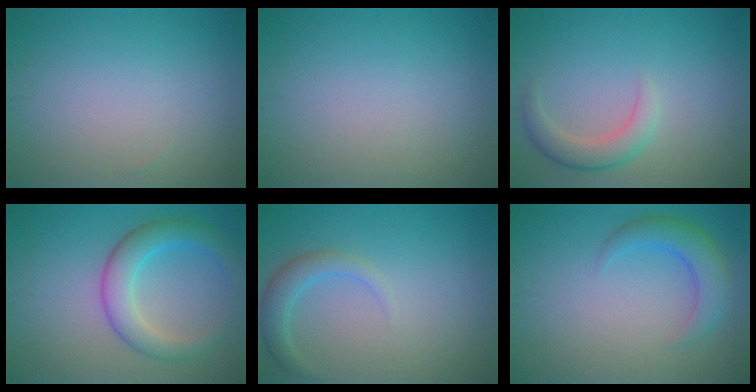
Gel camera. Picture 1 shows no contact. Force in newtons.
{"total": 0.0}
{"total": 2.8, "press": 2.8, "slide": 0.1}
{"total": 4.7, "press": 4.7, "slide": 0.1}
{"total": 2.4, "press": 2.4, "slide": 0.2}
{"total": 3.4, "press": 3.4, "slide": 0.2}